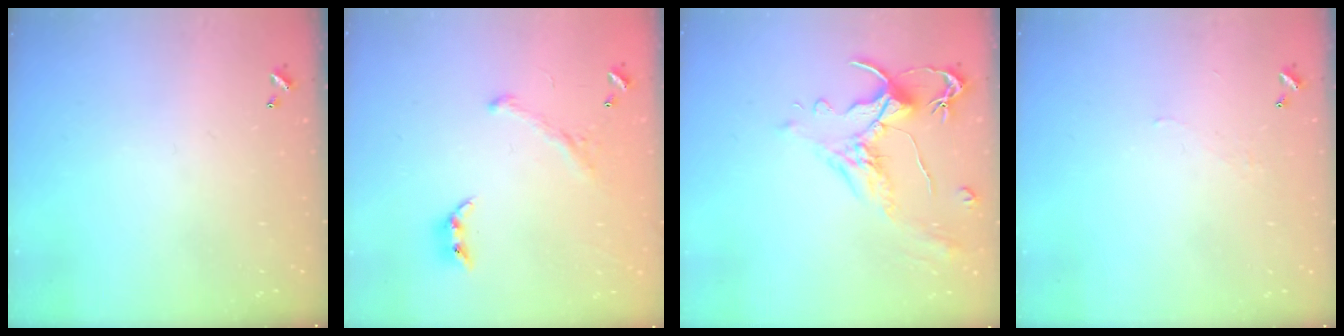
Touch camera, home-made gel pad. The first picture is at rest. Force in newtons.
{"total": 1.3, "press": 0.6, "slide": 1.2}
{"total": 1.6, "press": 1.0, "slide": 1.2}
{"total": 2.2, "press": 2.2, "slide": 0.5}